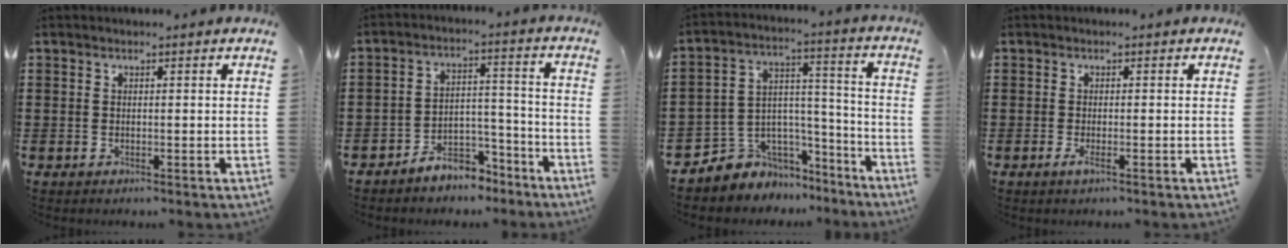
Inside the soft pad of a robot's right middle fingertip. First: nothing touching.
{"total": 5.6, "force": [-5.1, 2.1, 1.0], "torque": [-0.017, 0.019, -0.102]}
{"total": 5.7, "force": [-4.0, 4.0, -0.6], "torque": [-0.008, 0.004, -0.078]}
{"total": 1.3, "force": [-0.6, 0.2, 1.1], "torque": [-0.028, -0.003, -0.014]}